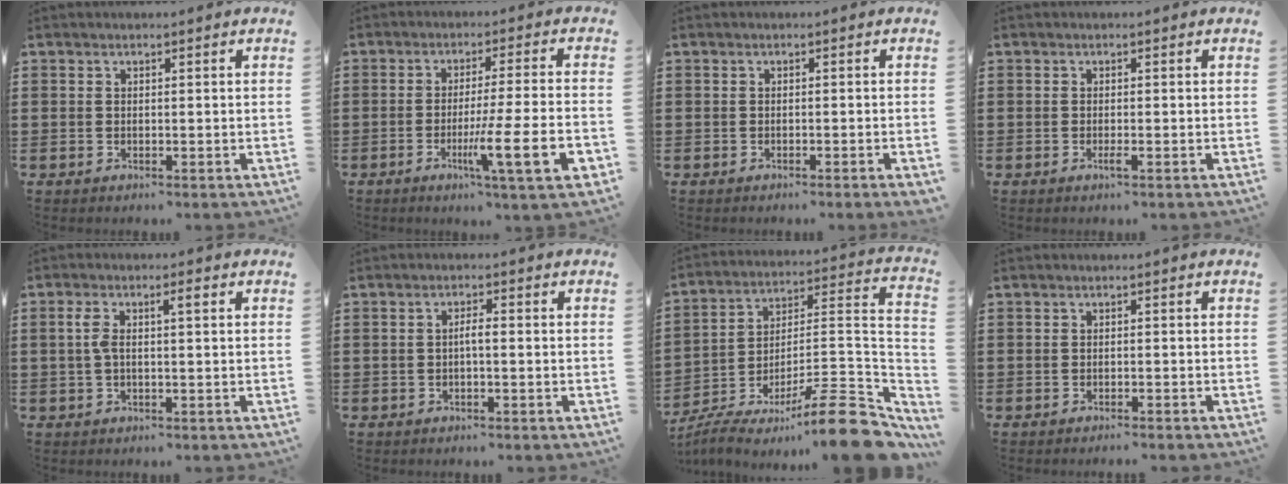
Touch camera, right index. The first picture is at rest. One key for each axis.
{"total": 10.6, "fx": -3.6, "fy": 0.2, "fz": 9.9, "tx": -0.169, "ty": -0.010, "tz": -0.063}
{"total": 0.9, "fx": -0.6, "fy": -0.1, "fz": 0.7, "tx": -0.011, "ty": -0.003, "tz": -0.011}
{"total": 0.9, "fx": -0.6, "fy": 0.0, "fz": 0.6, "tx": -0.011, "ty": -0.002, "tz": -0.011}
{"total": 3.6, "fx": 0.4, "fy": 0.8, "fz": 3.5, "tx": -0.076, "ty": 0.005, "tz": 0.001}
{"total": 1.7, "fx": -0.4, "fy": 0.3, "fz": 1.6, "tx": -0.031, "ty": 0.002, "tz": -0.008}
{"total": 12.6, "fx": -8.6, "fy": 1.5, "fz": 9.1, "tx": -0.130, "ty": 0.019, "tz": -0.150}
{"total": 0.9, "fx": -0.8, "fy": -0.3, "fz": 0.2, "tx": -0.006, "ty": -0.003, "tz": -0.015}